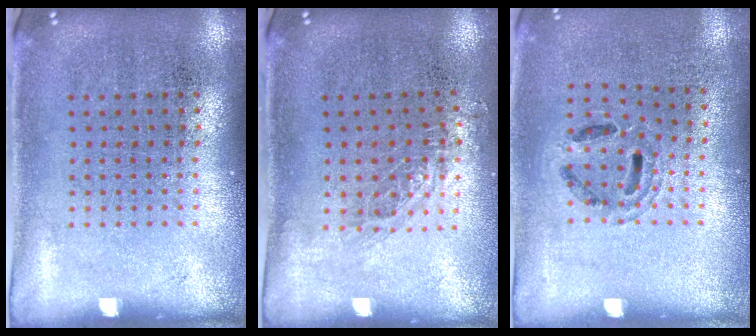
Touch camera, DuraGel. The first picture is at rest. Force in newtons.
{"total": 0.7, "press": 0.7, "slide": 0.1}
{"total": 0.9, "press": 0.9, "slide": 0.2}